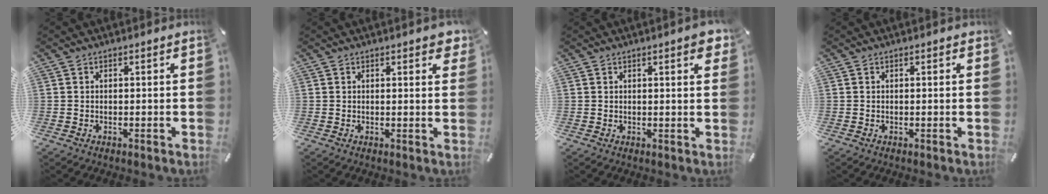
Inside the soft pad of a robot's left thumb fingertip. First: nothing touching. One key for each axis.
{"total": 2.1, "fx": 1.6, "fy": 0.9, "fz": 1.2, "tx": -0.011, "ty": -0.004, "tz": 0.025}
{"total": 3.3, "fx": 1.7, "fy": 0.8, "fz": 2.7, "tx": -0.039, "ty": -0.003, "tz": 0.025}
{"total": 0.0}